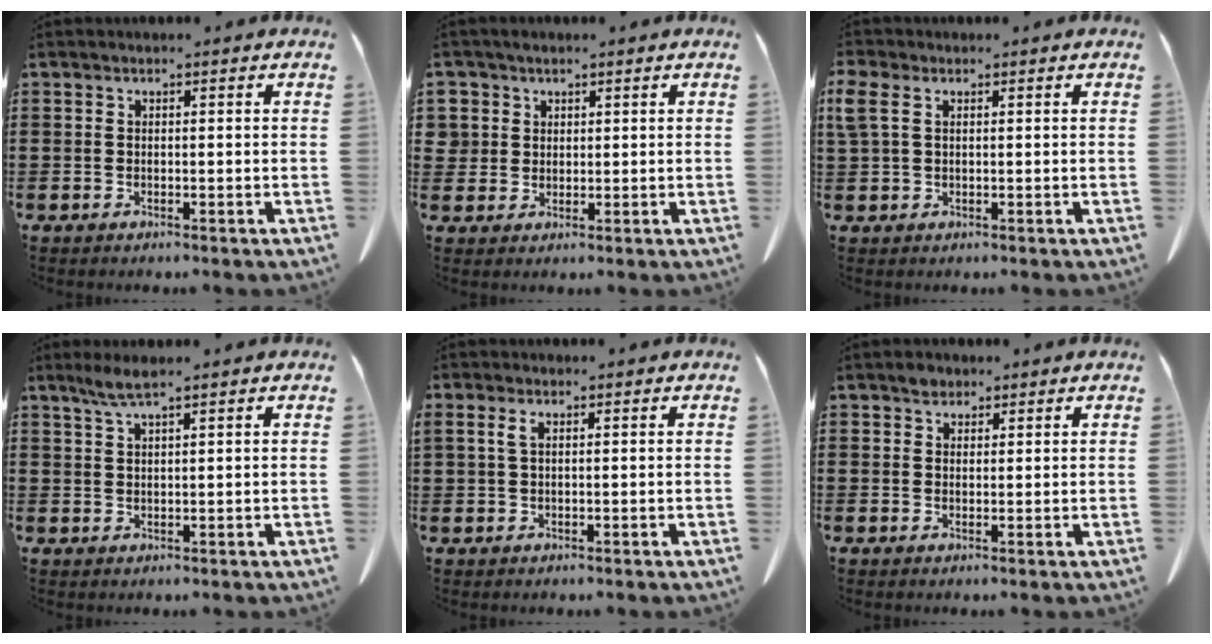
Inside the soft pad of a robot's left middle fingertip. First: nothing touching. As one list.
[{"total": 3.3, "force": [1.5, 3.0, 0.2], "torque": [-0.011, 0.008, 0.027]}, {"total": 2.5, "force": [0.9, 1.5, 1.8], "torque": [-0.057, -0.001, 0.012]}, {"total": 3.0, "force": [2.1, 0.2, 2.1], "torque": [-0.046, -0.001, 0.038]}, {"total": 1.8, "force": [0.7, 0.7, 1.5], "torque": [-0.034, 0.004, 0.012]}, {"total": 1.8, "force": [1.4, 1.0, 0.4], "torque": [-0.003, -0.001, 0.026]}]